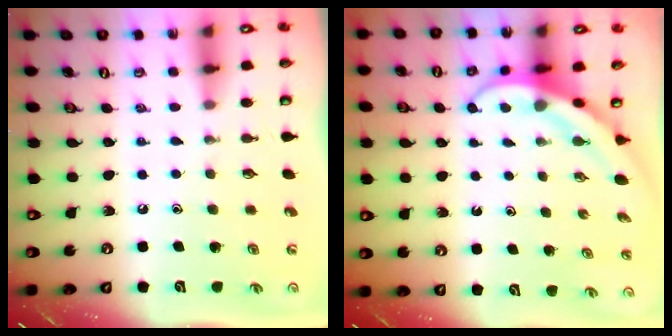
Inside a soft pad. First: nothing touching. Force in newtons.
{"total": 4.0, "press": 3.9, "slide": 0.4}